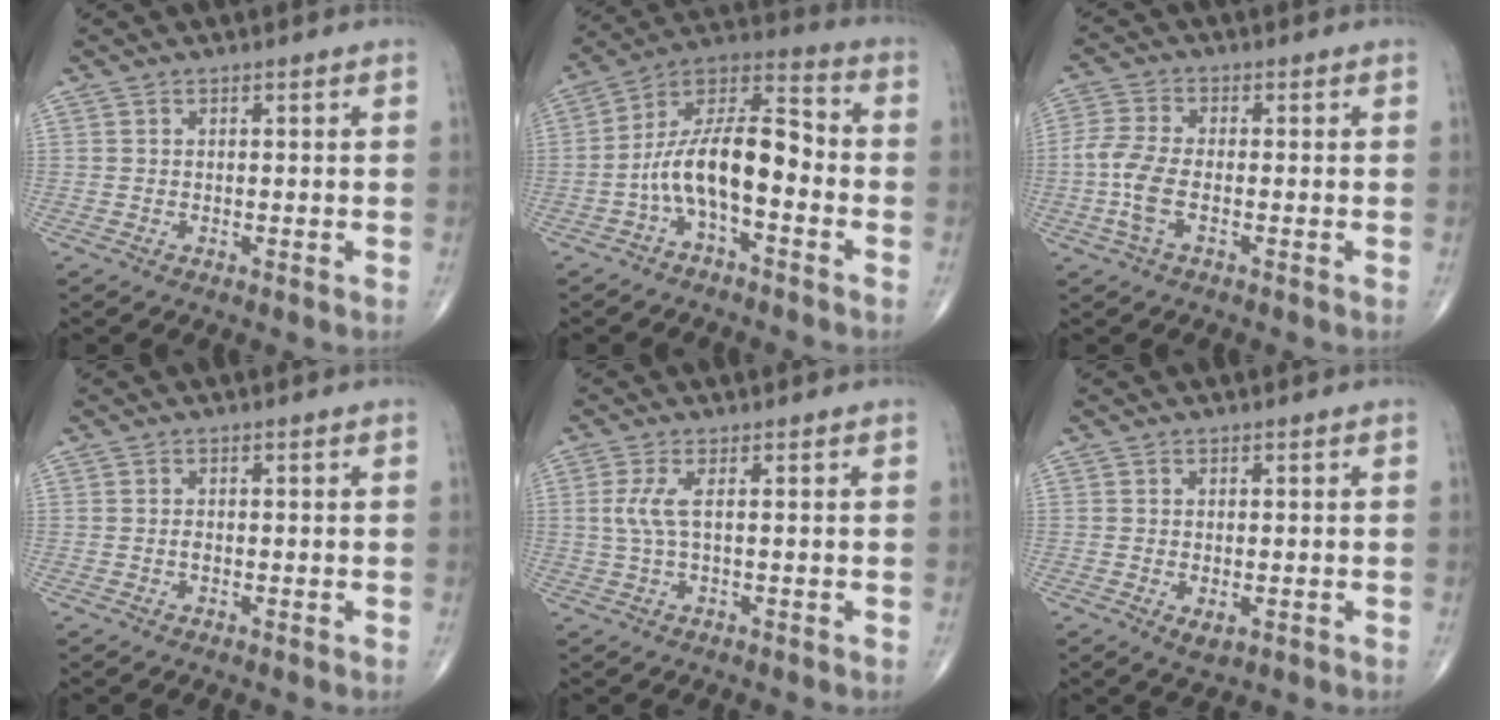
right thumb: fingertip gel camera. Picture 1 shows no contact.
{"total": 14.1, "force": [-3.4, 5.9, 12.3], "torque": [-0.214, 0.062, -0.070]}
{"total": 6.9, "force": [-1.8, 3.0, 6.0], "torque": [-0.154, 0.010, -0.041]}
{"total": 0.7, "force": [-0.2, 0.4, 0.5], "torque": [-0.010, 0.000, -0.005]}
{"total": 3.3, "force": [0.4, 0.6, 3.2], "torque": [-0.096, 0.003, 0.010]}
{"total": 2.3, "force": [-0.6, 1.2, 1.9], "torque": [-0.029, -0.004, -0.005]}